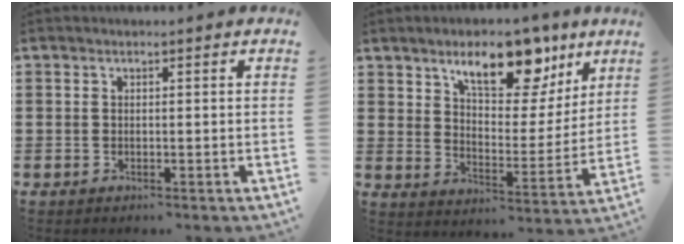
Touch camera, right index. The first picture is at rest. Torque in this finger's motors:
{"motor_torque": [0.78, 0.65, 0.32, 0.18]}